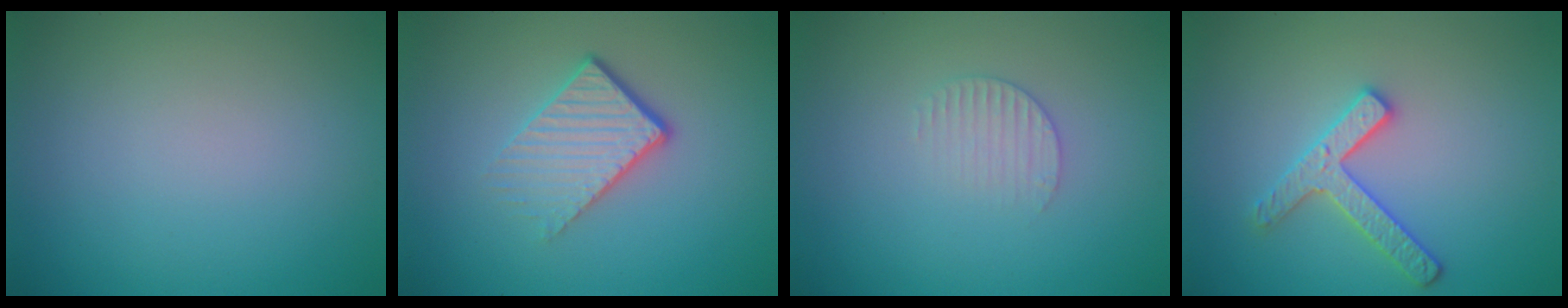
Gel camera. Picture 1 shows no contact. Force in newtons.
{"total": 4.2, "press": 2.7, "slide": 3.2}
{"total": 1.5, "press": 1.5, "slide": 0.4}
{"total": 2.9, "press": 2.8, "slide": 0.6}